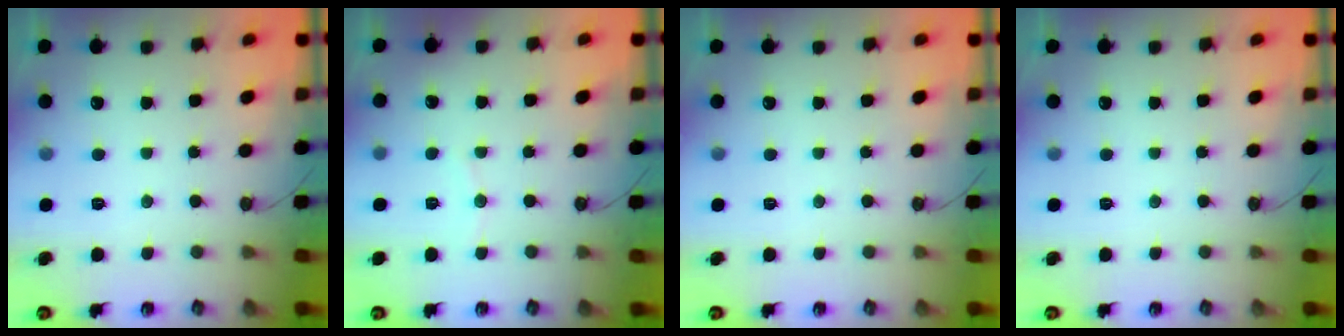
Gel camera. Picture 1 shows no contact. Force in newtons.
{"total": 2.9, "press": 2.9, "slide": 0.3}
{"total": 0.0}
{"total": 0.0}